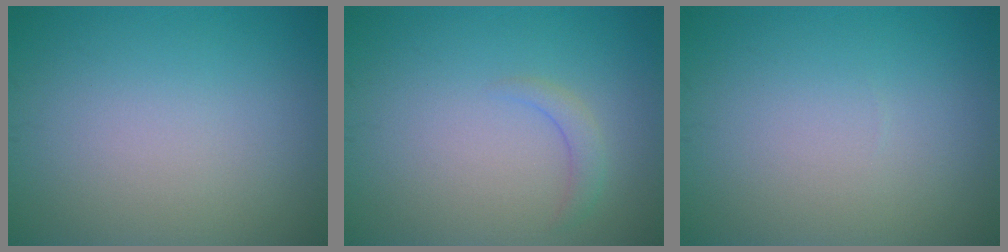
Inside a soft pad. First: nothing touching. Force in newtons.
{"total": 1.4, "press": 1.3, "slide": 0.3}
{"total": 0.0}